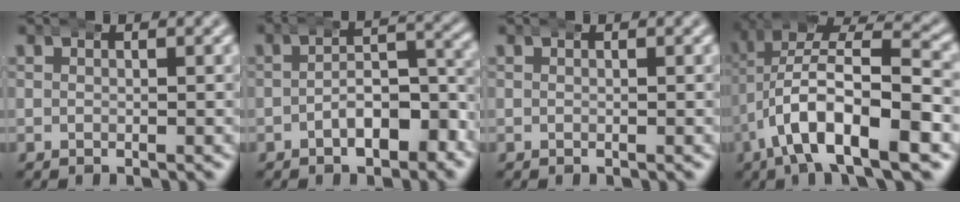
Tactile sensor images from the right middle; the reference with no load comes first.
{"total": 4.8, "force": [-3.2, 1.8, 3.1], "torque": [-0.026, 0.000, -0.052]}
{"total": 0.0}
{"total": 10.1, "force": [-2.1, 5.2, 8.3], "torque": [-0.156, -0.014, -0.029]}